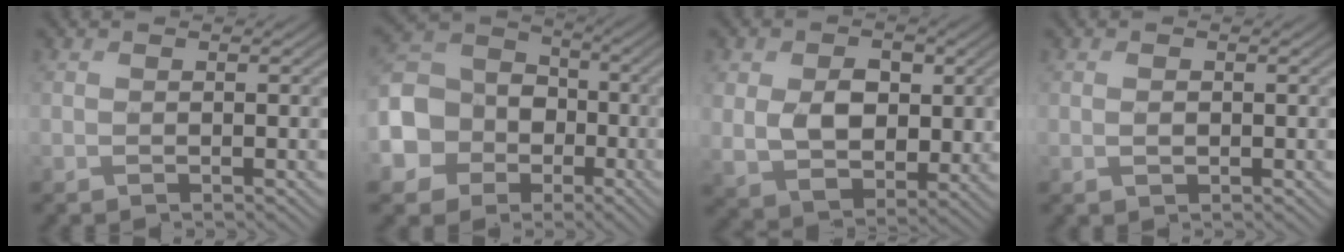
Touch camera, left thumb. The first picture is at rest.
{"total": 12.2, "force": [-3.8, 10.5, 4.9], "torque": [-0.163, -0.027, -0.099]}
{"total": 8.9, "force": [1.3, 6.3, 6.1], "torque": [-0.124, -0.011, 0.025]}
{"total": 1.1, "force": [0.0, 0.7, 0.8], "torque": [-0.017, -0.001, 0.000]}